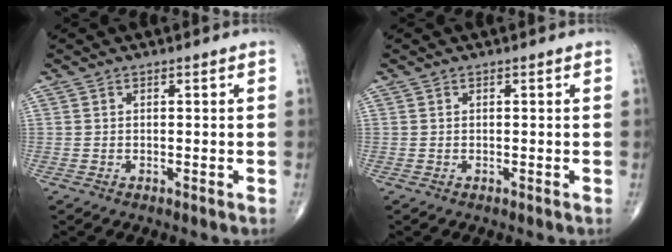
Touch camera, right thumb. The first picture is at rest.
{"total": 0.0}